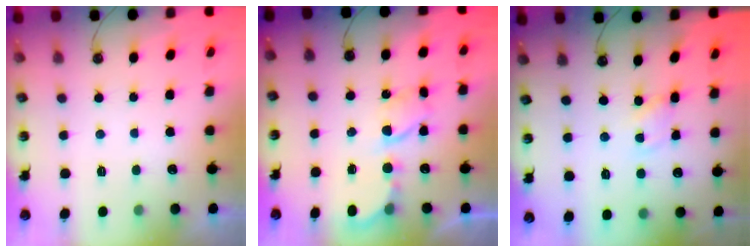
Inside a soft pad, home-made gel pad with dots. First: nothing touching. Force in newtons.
{"total": 6.4, "press": 6.4, "slide": 0.3}
{"total": 1.6, "press": 1.6, "slide": 0.2}